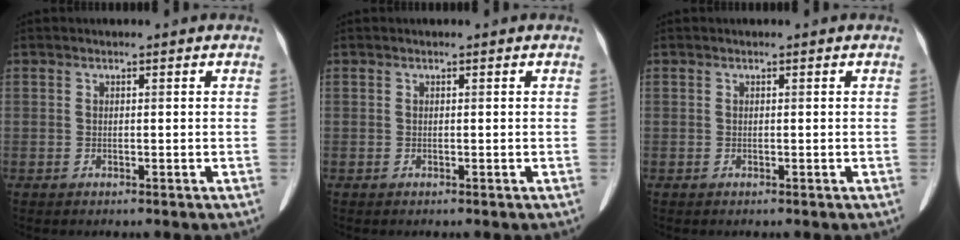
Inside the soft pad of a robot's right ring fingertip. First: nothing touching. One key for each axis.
{"total": 0.0}
{"total": 0.0}